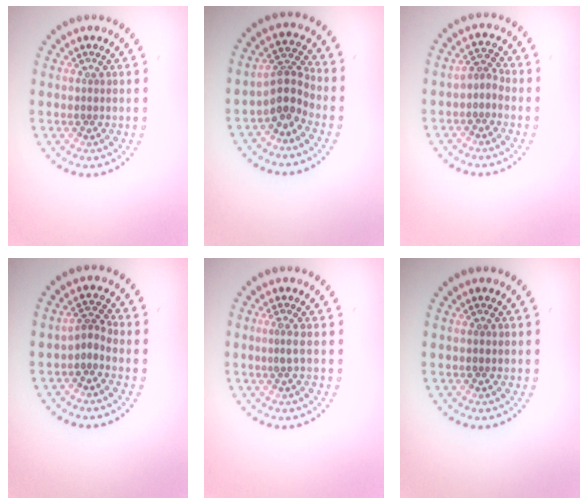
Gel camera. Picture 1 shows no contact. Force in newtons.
{"total": 3.1, "press": 2.3, "slide": 2.0}
{"total": 1.4, "press": 1.2, "slide": 0.8}
{"total": 1.8, "press": 1.1, "slide": 1.4}
{"total": 1.0, "press": 0.4, "slide": 0.9}
{"total": 0.5, "press": 0.5, "slide": 0.1}